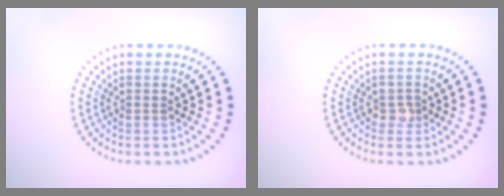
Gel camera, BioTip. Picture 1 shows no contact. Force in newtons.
{"total": 1.2, "press": 1.1, "slide": 0.4}